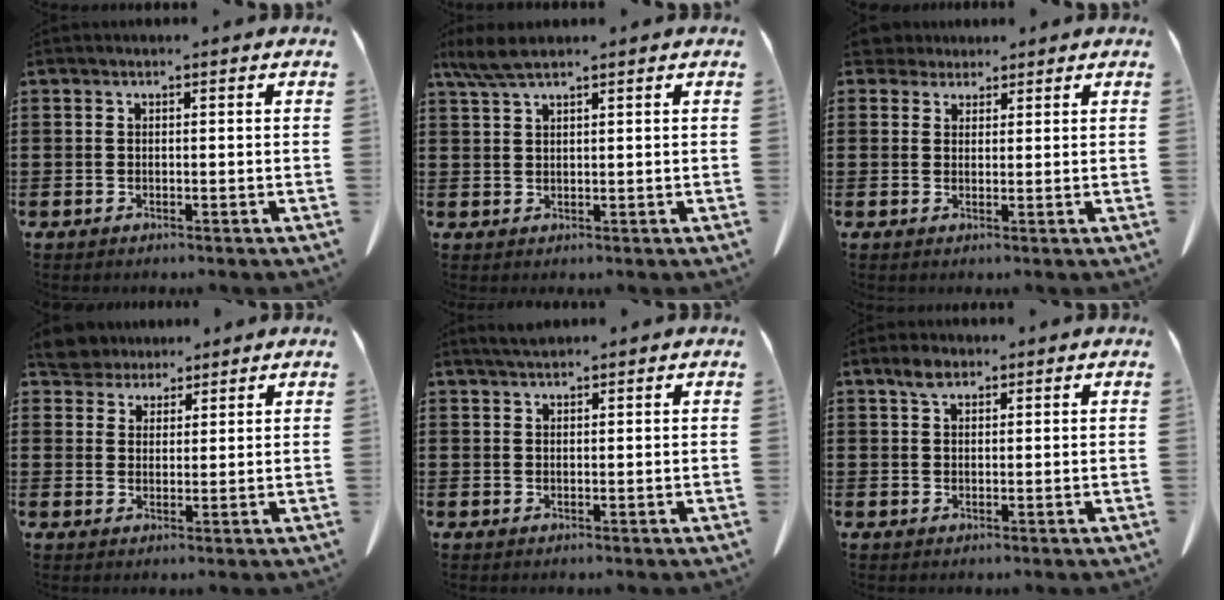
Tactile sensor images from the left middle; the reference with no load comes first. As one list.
[{"total": 3.6, "force": [2.6, 0.4, 2.5], "torque": [-0.053, 0.001, 0.049]}, {"total": 2.8, "force": [2.5, 1.2, 0.4], "torque": [-0.009, 0.003, 0.047]}, {"total": 4.6, "force": [4.3, 1.5, 0.3], "torque": [-0.024, -0.008, 0.082]}, {"total": 1.7, "force": [1.6, 0.3, 0.8], "torque": [-0.018, 0.001, 0.030]}, {"total": 2.5, "force": [1.6, 1.2, 1.5], "torque": [-0.034, 0.006, 0.030]}]